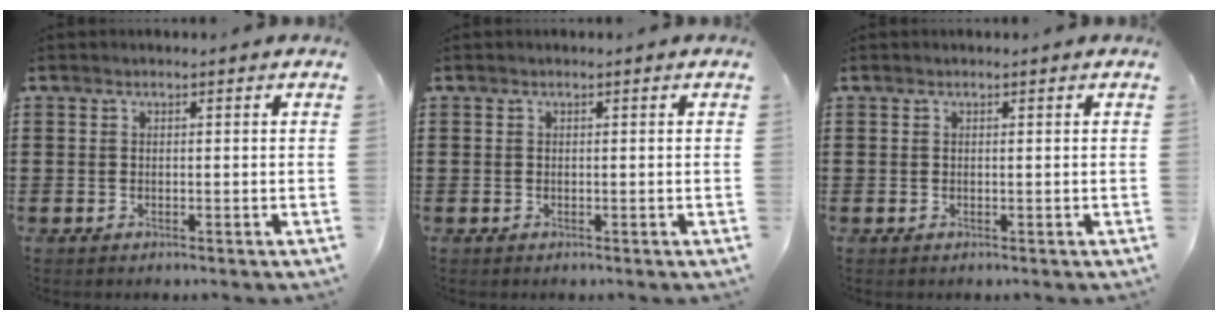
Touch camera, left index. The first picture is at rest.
{"total": 0.0}
{"total": 0.0}